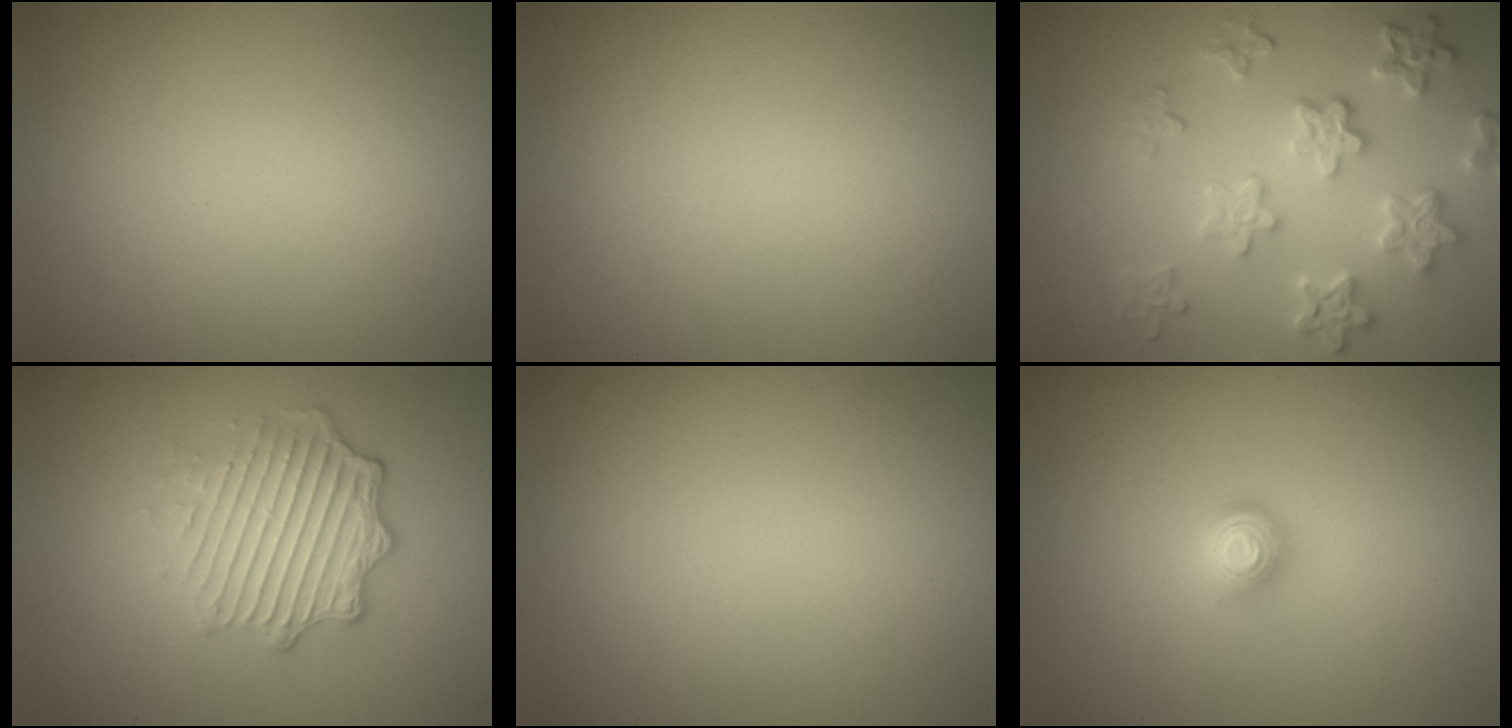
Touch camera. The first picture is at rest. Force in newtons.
{"total": 0.0}
{"total": 5.9, "press": 4.4, "slide": 3.9}
{"total": 5.2, "press": 3.5, "slide": 3.8}
{"total": 0.0}
{"total": 1.7, "press": 1.3, "slide": 1.1}